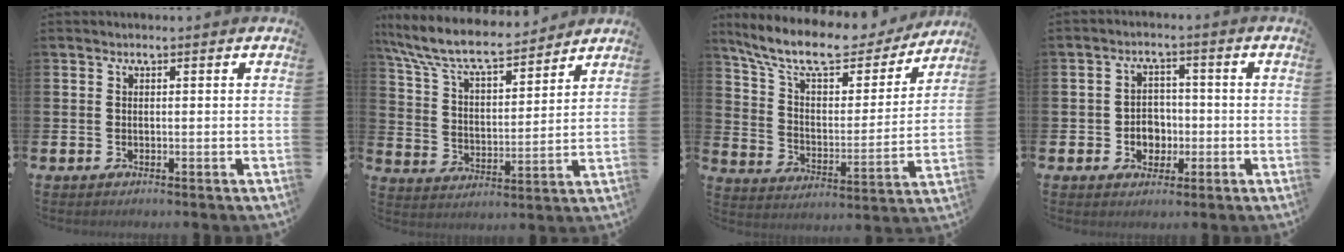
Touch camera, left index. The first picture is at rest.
{"total": 9.4, "force": [8.6, 1.8, 3.4], "torque": [-0.108, -0.054, 0.150]}
{"total": 11.7, "force": [10.1, 3.2, 5.0], "torque": [-0.126, -0.060, 0.172]}
{"total": 3.6, "force": [-0.8, 3.2, 1.2], "torque": [-0.026, 0.002, -0.024]}